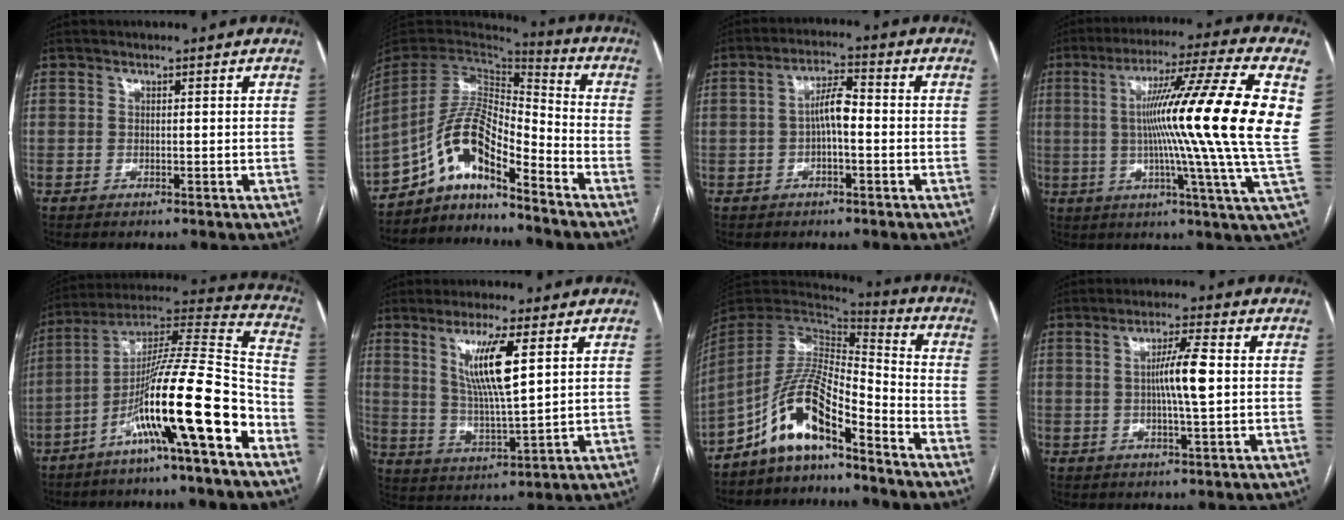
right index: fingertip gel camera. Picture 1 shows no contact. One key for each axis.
{"total": 12.0, "fx": -8.7, "fy": 2.5, "fz": 7.9, "tx": -0.153, "ty": 0.028, "tz": -0.158}
{"total": 4.9, "fx": -0.6, "fy": 1.4, "fz": 4.6, "tx": -0.084, "ty": 0.018, "tz": -0.013}
{"total": 22.8, "fx": 2.8, "fy": -2.0, "fz": 22.6, "tx": -0.313, "ty": 0.004, "tz": 0.023}
{"total": 18.9, "fx": -8.7, "fy": 0.4, "fz": 16.8, "tx": -0.291, "ty": 0.003, "tz": -0.153}
{"total": 9.8, "fx": 3.8, "fy": 0.7, "fz": 9.1, "tx": -0.171, "ty": -0.009, "tz": 0.073}
{"total": 11.0, "fx": -7.7, "fy": 2.4, "fz": 7.6, "tx": -0.154, "ty": 0.022, "tz": -0.141}
{"total": 6.6, "fx": 0.4, "fy": 0.2, "fz": 6.6, "tx": -0.117, "ty": 0.004, "tz": 0.004}